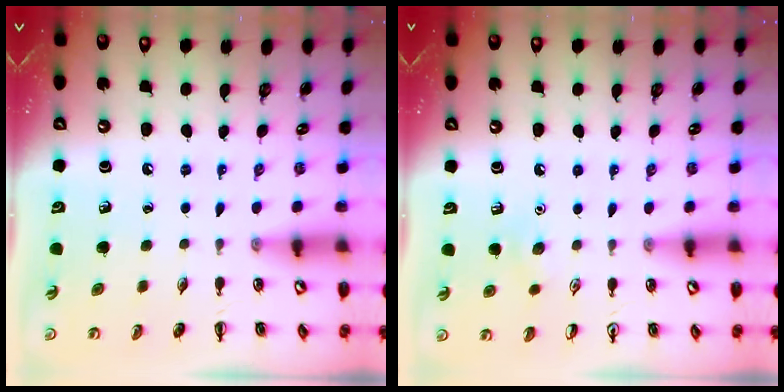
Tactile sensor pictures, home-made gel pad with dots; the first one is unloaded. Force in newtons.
{"total": 6.2, "press": 6.0, "slide": 1.7}